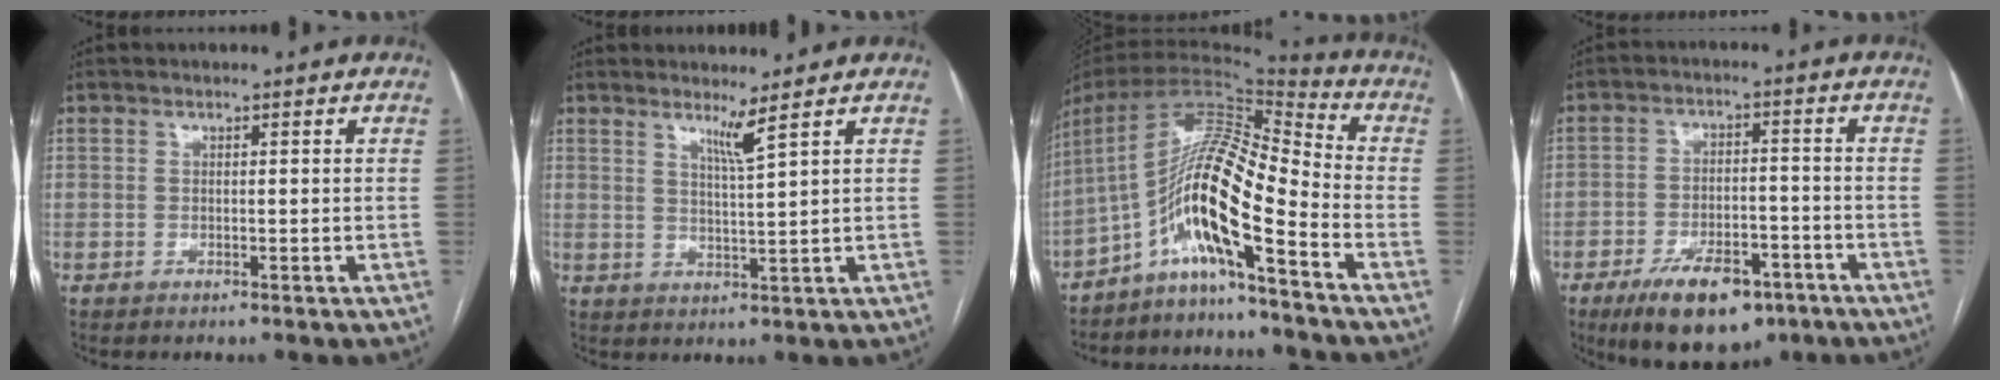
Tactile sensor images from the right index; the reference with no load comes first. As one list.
[{"total": 3.0, "force": [2.1, -1.1, 1.8], "torque": [-0.033, -0.019, 0.042]}, {"total": 14.0, "force": [-6.9, 1.2, 12.1], "torque": [-0.224, 0.024, -0.126]}, {"total": 12.0, "force": [-7.6, 5.4, 7.6], "torque": [-0.122, -0.003, -0.118]}]